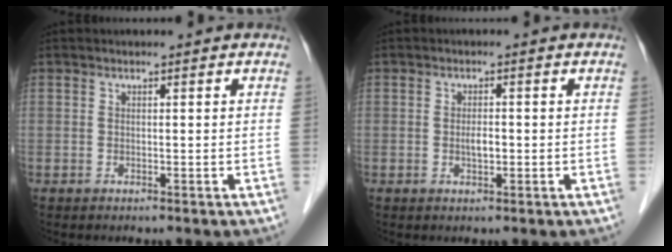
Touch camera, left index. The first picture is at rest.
{"total": 1.8, "force": [-0.3, 0.6, 1.7], "torque": [-0.032, 0.001, -0.003]}